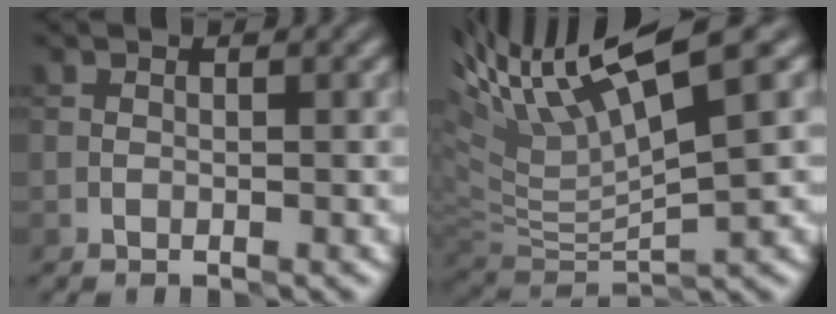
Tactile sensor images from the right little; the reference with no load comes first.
{"total": 9.3, "force": [4.9, 1.9, 7.7], "torque": [-0.136, 0.023, 0.094]}